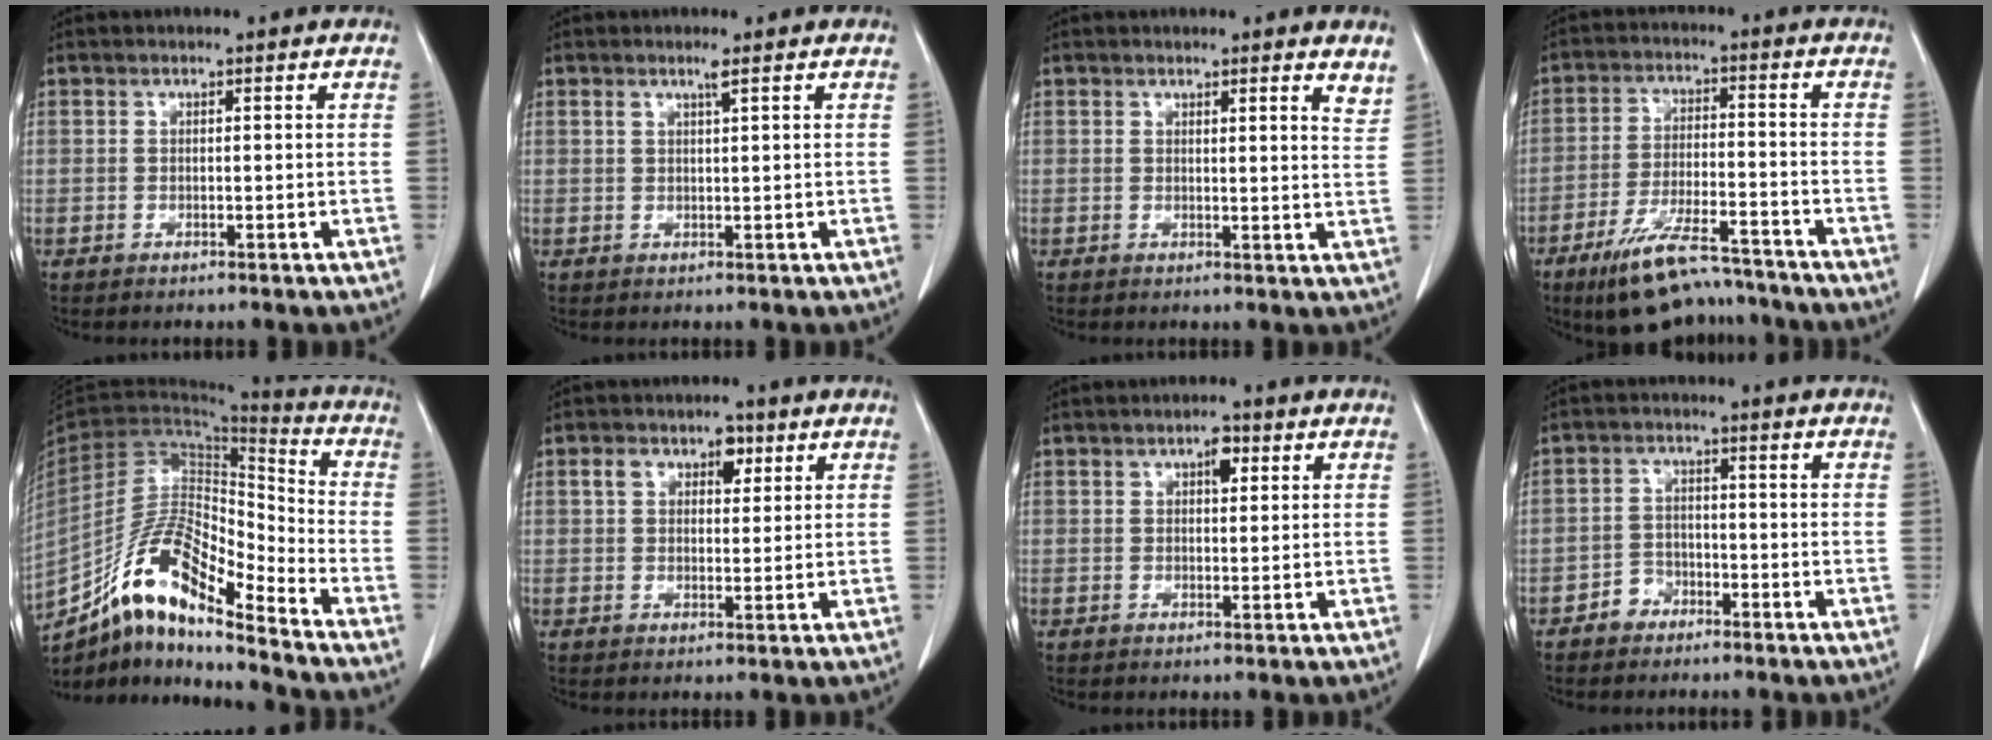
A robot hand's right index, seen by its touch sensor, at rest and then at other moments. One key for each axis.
{"total": 1.3, "fx": 0.8, "fy": -0.3, "fz": 1.0, "tx": -0.023, "ty": -0.001, "tz": 0.017}
{"total": 3.8, "fx": 3.2, "fy": 0.3, "fz": 1.9, "tx": -0.024, "ty": -0.020, "tz": 0.025}
{"total": 12.4, "fx": -9.9, "fy": 3.1, "fz": 6.7, "tx": -0.122, "ty": -0.007, "tz": -0.167}
{"total": 15.7, "fx": -12.0, "fy": 2.8, "fz": 9.8, "tx": -0.182, "ty": 0.026, "tz": -0.216}
{"total": 5.5, "fx": 2.5, "fy": 3.3, "fz": 3.7, "tx": -0.057, "ty": 0.018, "tz": 0.041}
{"total": 2.6, "fx": 1.2, "fy": 1.2, "fz": 2.0, "tx": -0.030, "ty": 0.005, "tz": 0.018}
{"total": 3.2, "fx": -2.1, "fy": 2.4, "fz": 0.6, "tx": -0.008, "ty": 0.012, "tz": -0.040}